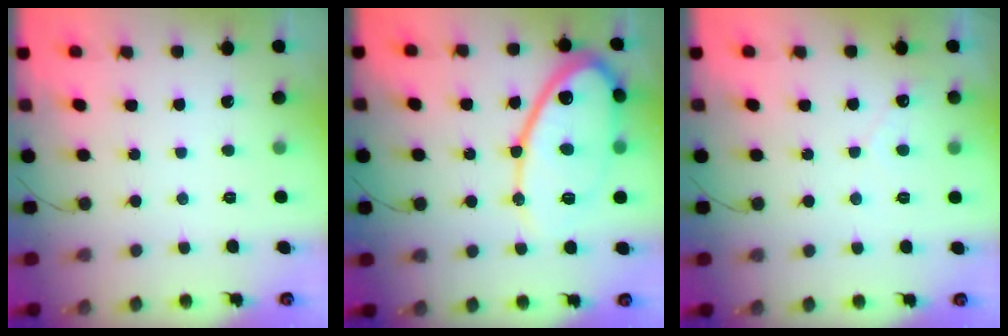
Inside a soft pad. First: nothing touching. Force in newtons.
{"total": 16.3, "press": 16.3, "slide": 1.4}
{"total": 2.3, "press": 2.3, "slide": 0.1}